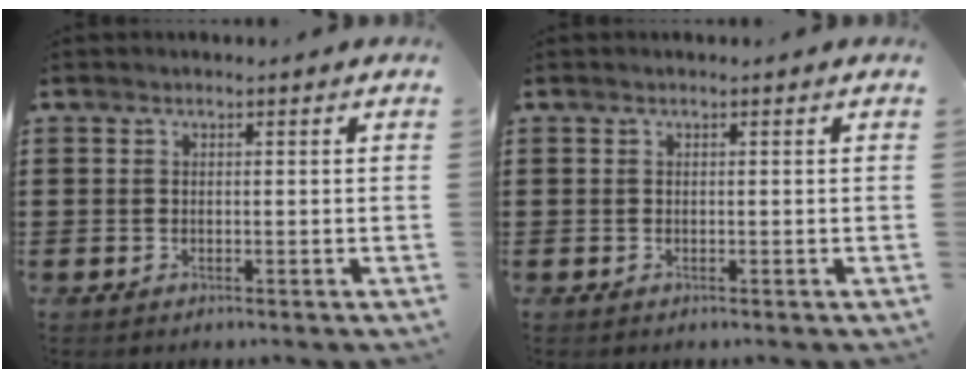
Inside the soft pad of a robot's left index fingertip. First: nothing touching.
{"total": 0.0}